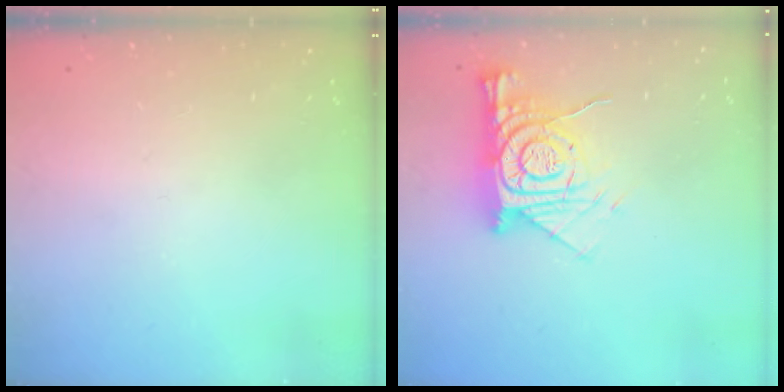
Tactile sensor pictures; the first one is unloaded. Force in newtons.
{"total": 13.6, "press": 13.5, "slide": 1.3}